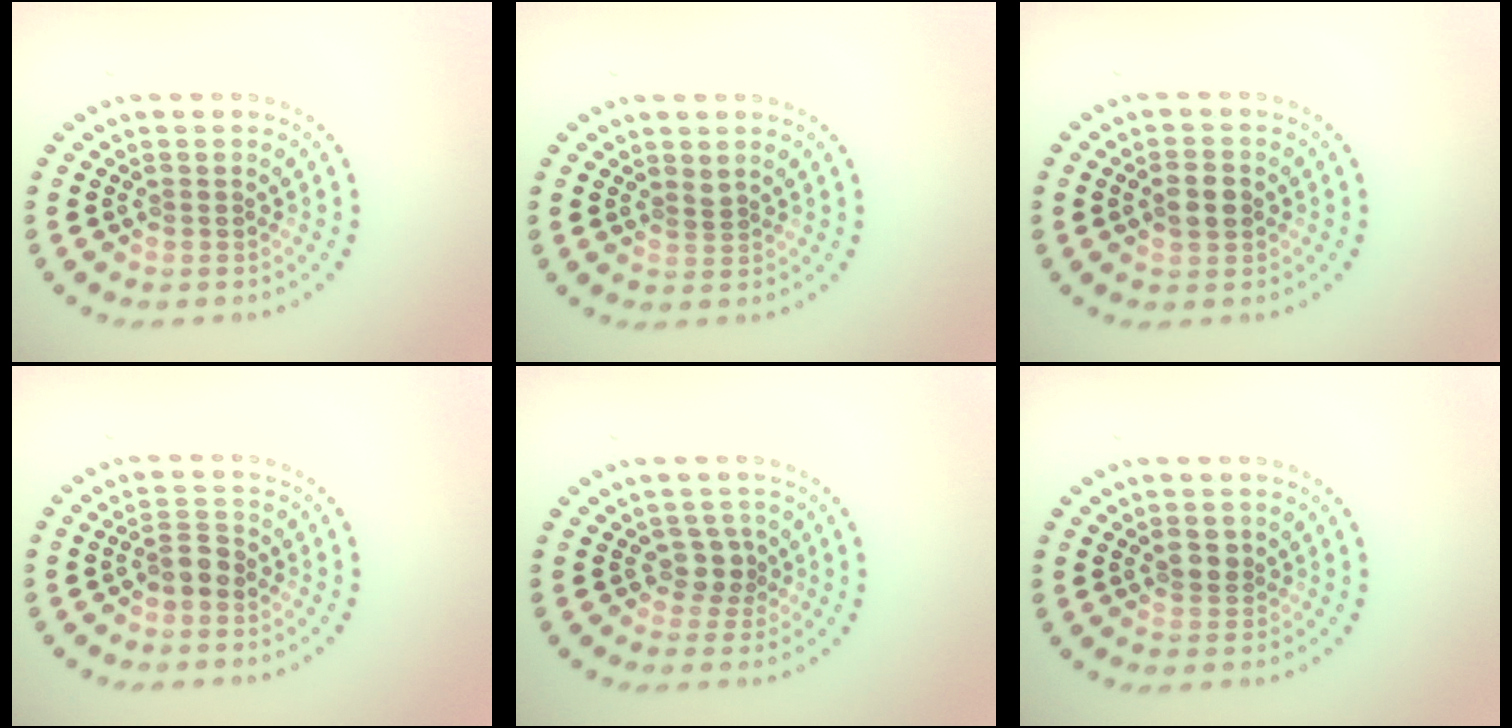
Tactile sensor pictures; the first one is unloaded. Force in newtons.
{"total": 0.7, "press": 0.4, "slide": 0.6}
{"total": 2.9, "press": 2.9, "slide": 0.1}
{"total": 2.0, "press": 1.8, "slide": 0.8}
{"total": 2.1, "press": 1.7, "slide": 1.2}
{"total": 1.8, "press": 1.7, "slide": 0.7}